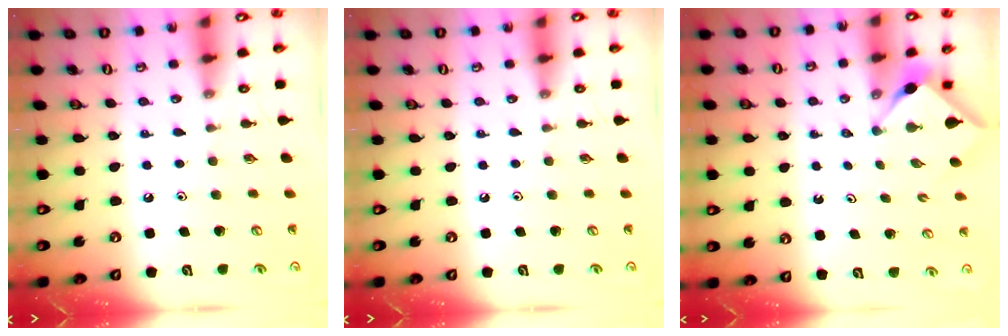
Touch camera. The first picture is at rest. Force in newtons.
{"total": 0.0}
{"total": 3.0, "press": 3.0, "slide": 0.4}